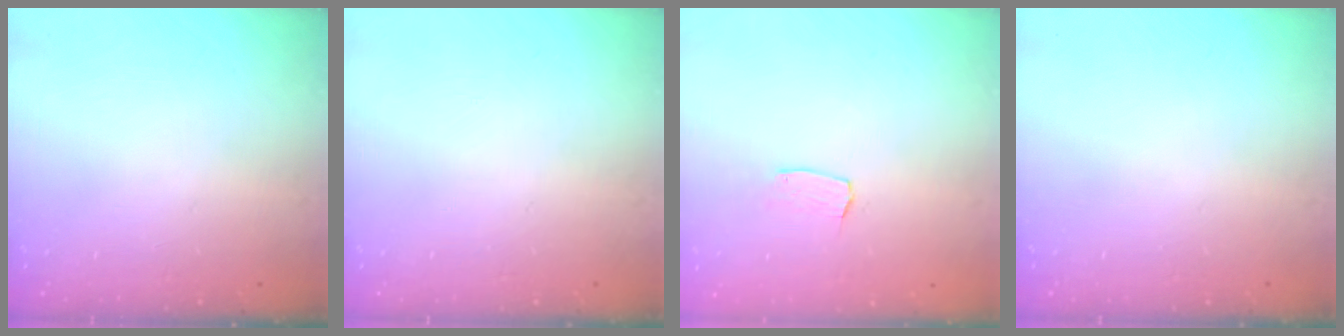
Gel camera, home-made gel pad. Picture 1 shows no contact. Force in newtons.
{"total": 0.0}
{"total": 3.6, "press": 3.6, "slide": 0.3}
{"total": 0.0}